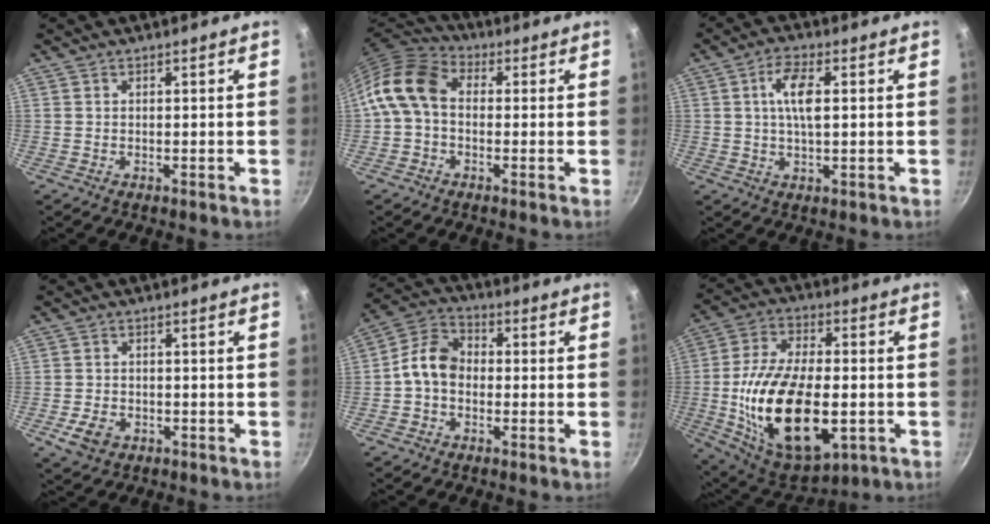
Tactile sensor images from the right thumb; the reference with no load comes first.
{"total": 10.2, "force": [-0.1, 7.4, 7.0], "torque": [-0.123, 0.032, -0.024]}
{"total": 6.7, "force": [1.2, 2.5, 6.1], "torque": [-0.120, 0.009, 0.019]}
{"total": 4.9, "force": [-2.1, 3.5, 2.8], "torque": [-0.051, 0.011, -0.032]}
{"total": 8.1, "force": [-1.1, 6.1, 5.2], "torque": [-0.073, 0.029, -0.042]}
{"total": 24.9, "force": [-4.2, 13.1, 20.8], "torque": [-0.373, 0.014, -0.059]}